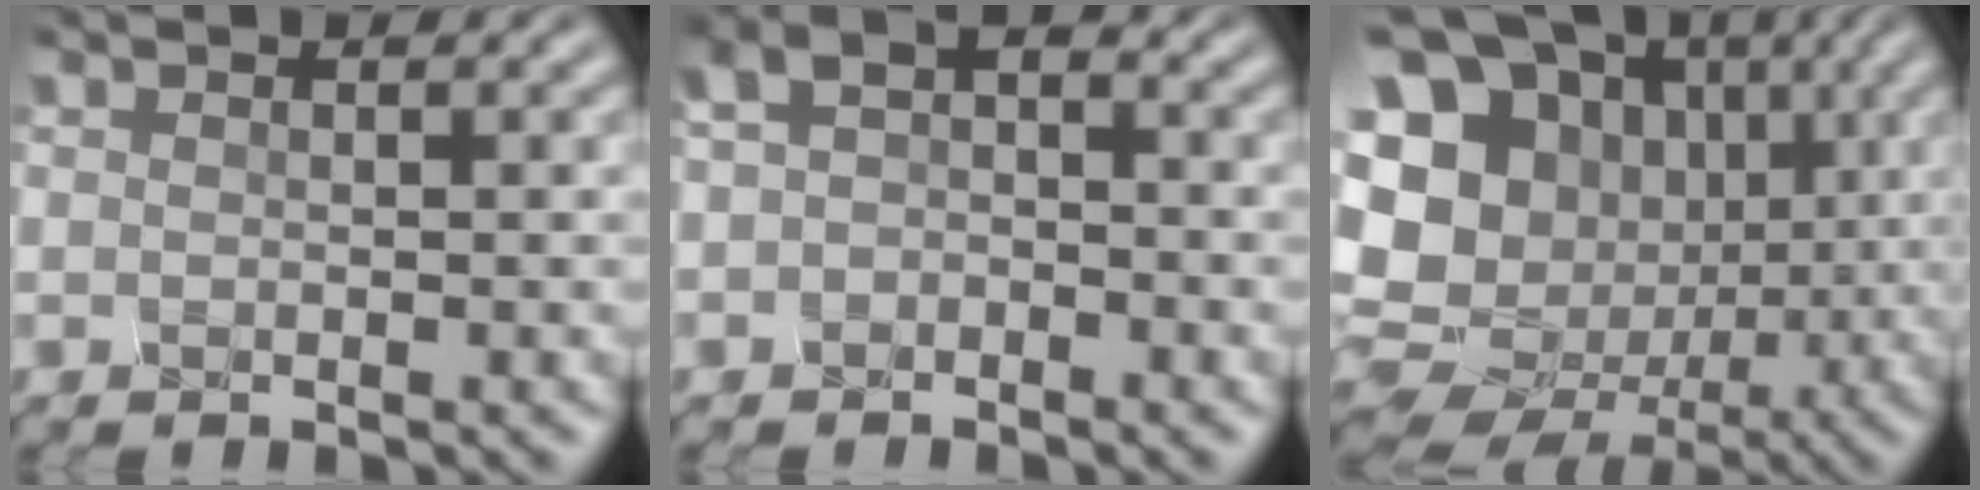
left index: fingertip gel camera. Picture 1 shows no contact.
{"total": 1.8, "force": [-0.7, 1.3, 1.1], "torque": [-0.028, 0.009, -0.008]}
{"total": 20.0, "force": [1.7, 18.1, 8.3], "torque": [-0.224, 0.039, 0.026]}